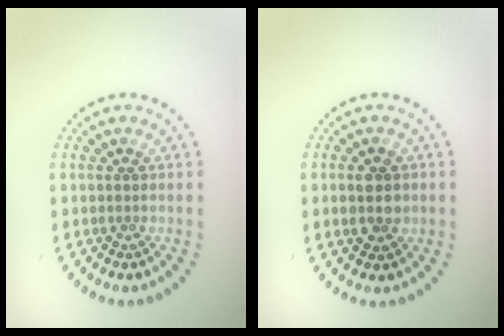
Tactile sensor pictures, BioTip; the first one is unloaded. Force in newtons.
{"total": 2.5, "press": 2.5, "slide": 0.2}